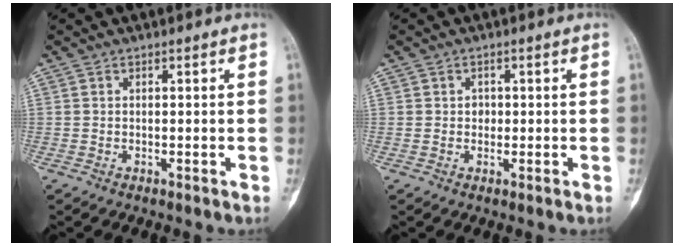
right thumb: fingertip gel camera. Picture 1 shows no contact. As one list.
[{"total": 1.6, "force": [0.0, 1.4, 0.7], "torque": [-0.003, 0.004, -0.002]}]